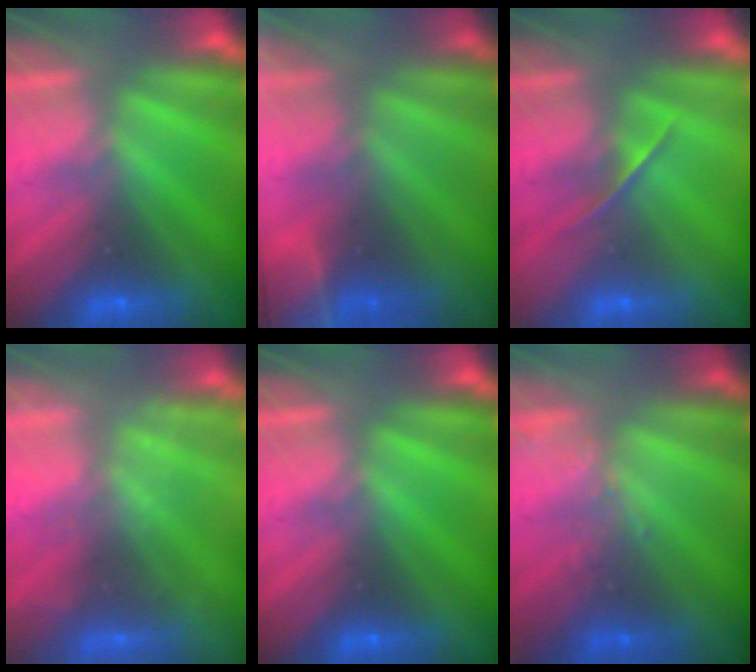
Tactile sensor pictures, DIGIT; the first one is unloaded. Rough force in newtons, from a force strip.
{"total": 6.0}
{"total": 1.4}
{"total": 2.3}
{"total": 0.0}
{"total": 1.9}